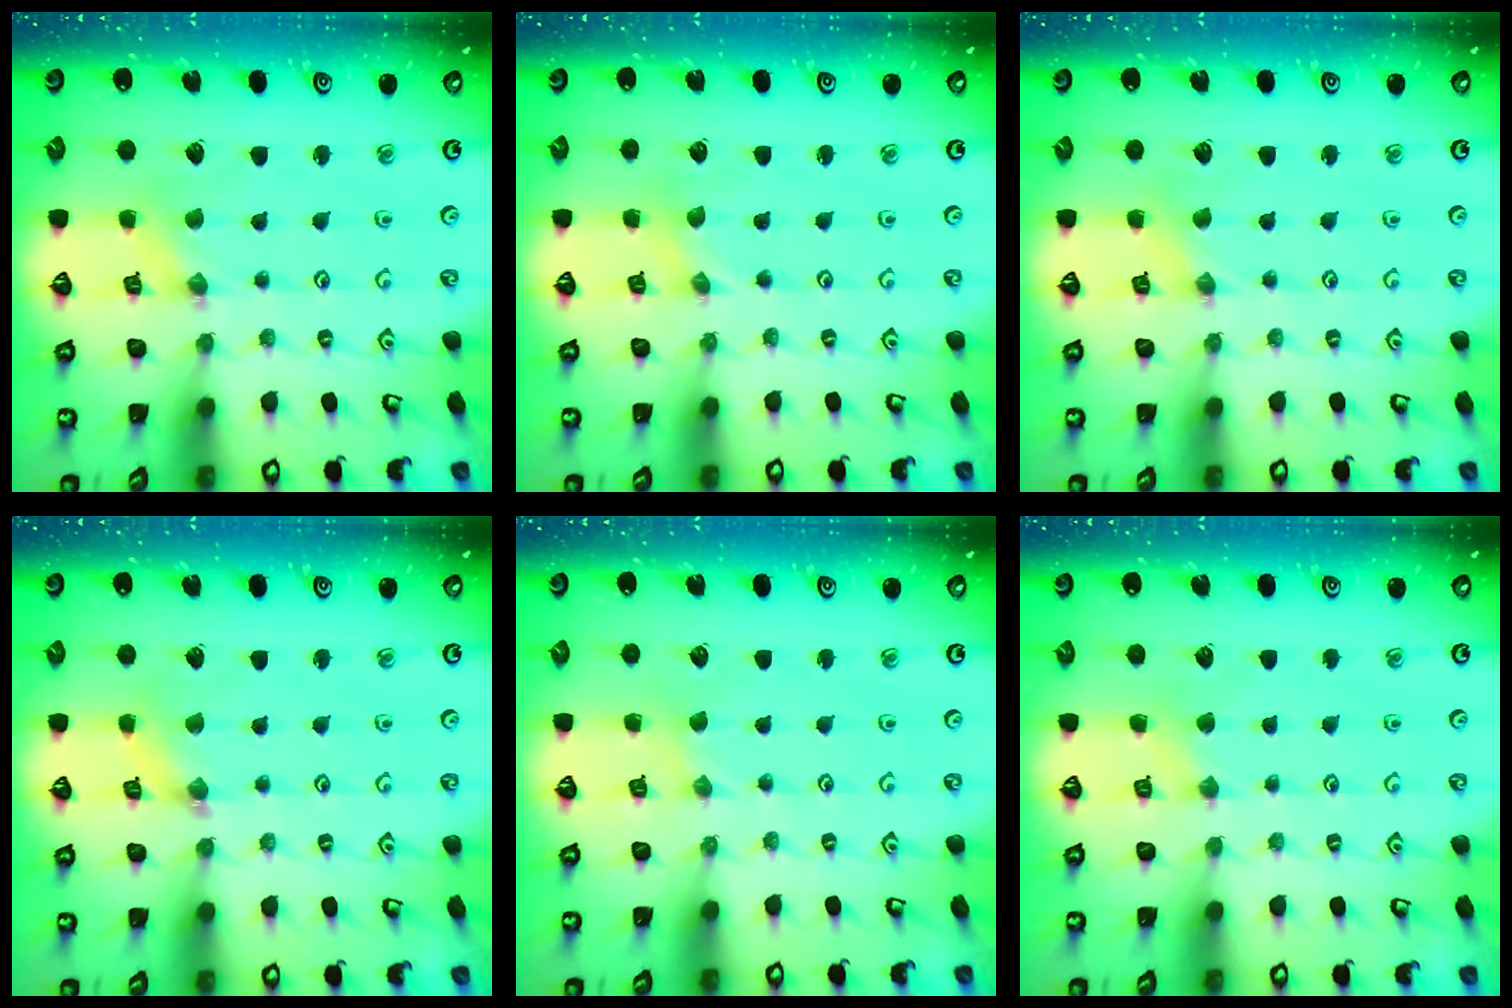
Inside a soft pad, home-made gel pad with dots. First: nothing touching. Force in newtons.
{"total": 0.0}
{"total": 1.3, "press": 1.3, "slide": 0.2}
{"total": 2.1, "press": 2.1, "slide": 0.4}
{"total": 0.0}
{"total": 2.1, "press": 2.0, "slide": 0.4}